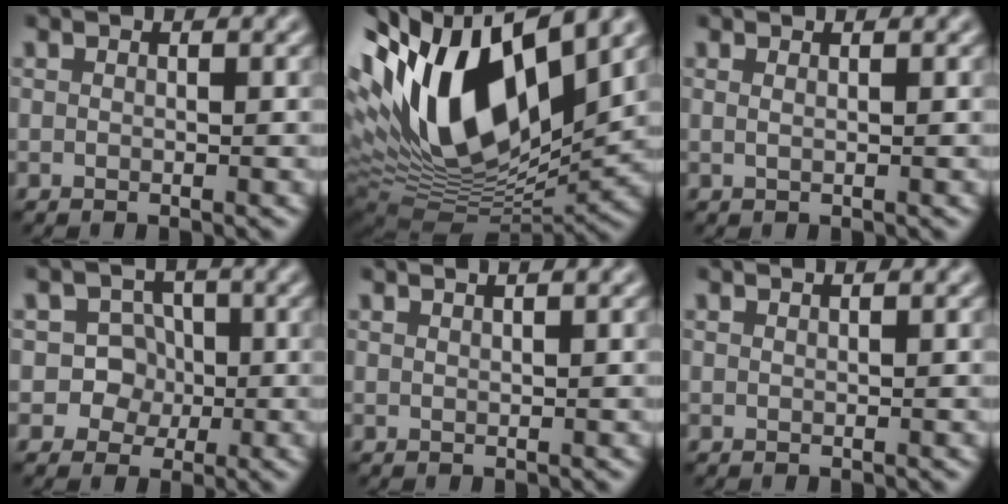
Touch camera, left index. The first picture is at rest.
{"total": 16.8, "force": [4.6, 8.2, 13.9], "torque": [-0.264, 0.011, 0.076]}
{"total": 1.0, "force": [0.5, 0.4, 0.7], "torque": [-0.008, -0.004, -0.001]}
{"total": 4.4, "force": [-0.7, 4.2, 1.1], "torque": [0.005, 0.023, -0.035]}
{"total": 2.3, "force": [1.6, 0.9, 1.4], "torque": [0.001, 0.003, -0.004]}
{"total": 0.8, "force": [0.6, 0.2, 0.5], "torque": [-0.002, -0.003, 0.002]}